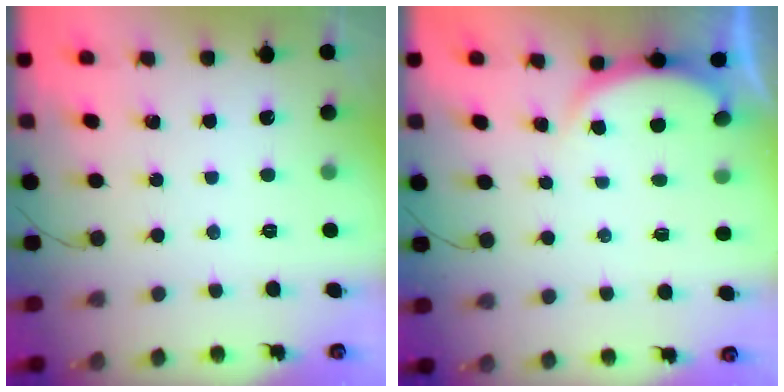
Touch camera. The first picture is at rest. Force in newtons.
{"total": 2.8, "press": 2.7, "slide": 0.6}